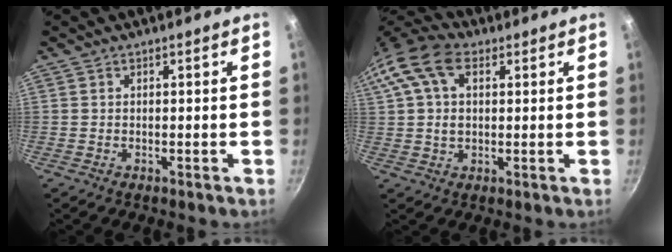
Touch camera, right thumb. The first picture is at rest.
{"total": 15.3, "force": [4.9, 9.8, 10.6], "torque": [-0.217, 0.023, 0.078]}